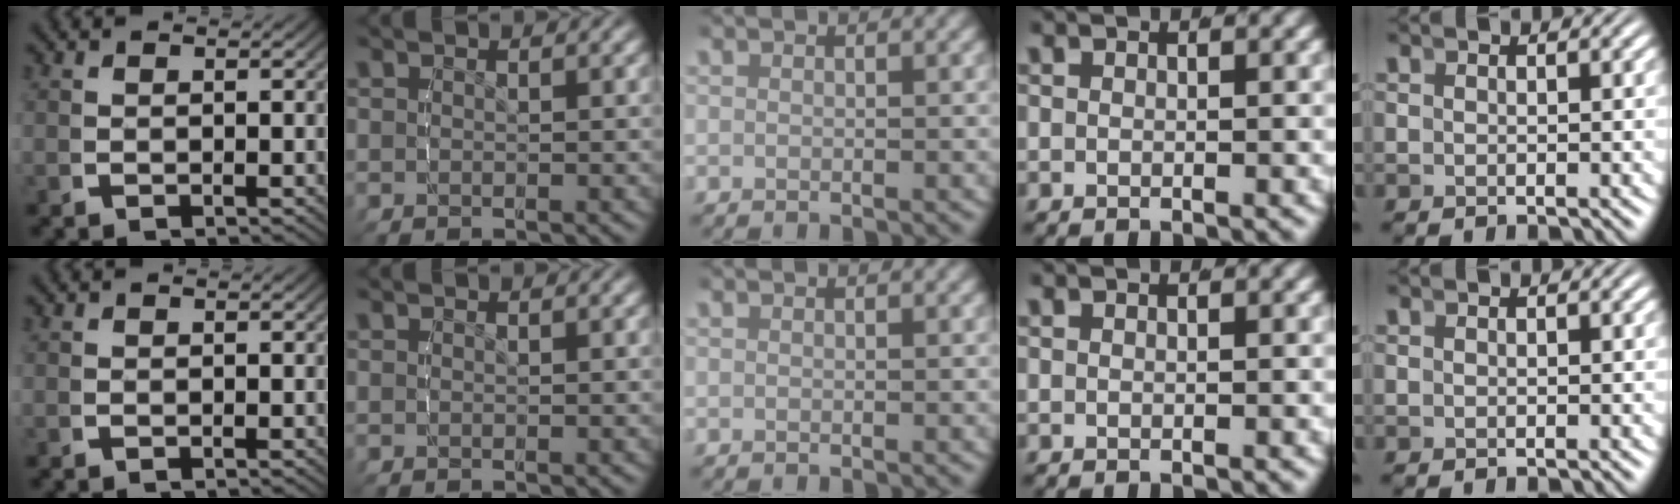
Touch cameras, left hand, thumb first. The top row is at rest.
{}